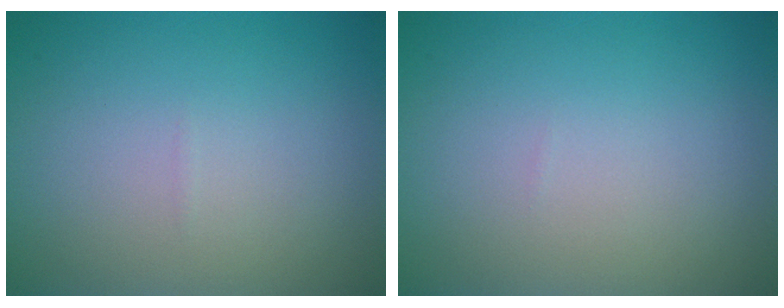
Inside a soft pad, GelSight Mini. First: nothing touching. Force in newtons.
{"total": 0.0}